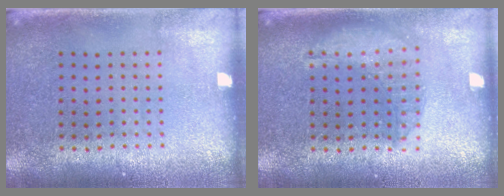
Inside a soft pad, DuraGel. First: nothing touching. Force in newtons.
{"total": 1.4, "press": 1.4, "slide": 0.4}